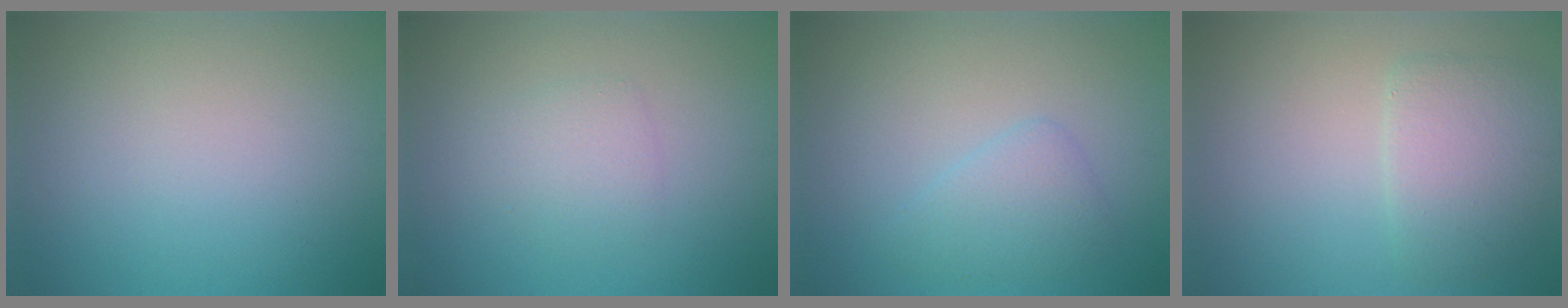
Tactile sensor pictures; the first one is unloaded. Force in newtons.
{"total": 1.8, "press": 1.8, "slide": 0.2}
{"total": 2.4, "press": 2.4, "slide": 0.1}
{"total": 3.9, "press": 3.8, "slide": 0.2}